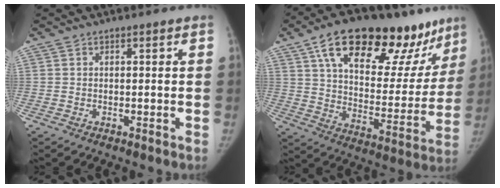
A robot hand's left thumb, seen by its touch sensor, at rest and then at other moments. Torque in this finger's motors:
{"motor_torque": [2.19, 2.07, 1.28, -1.50, 0.48]}